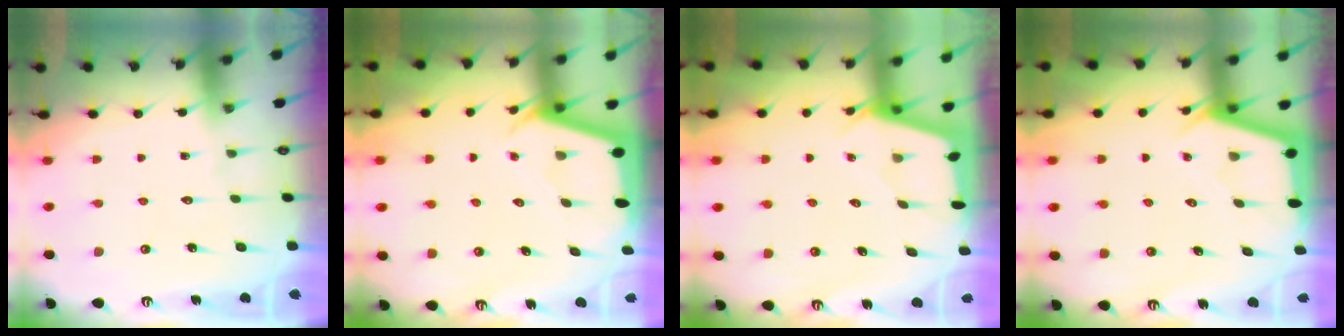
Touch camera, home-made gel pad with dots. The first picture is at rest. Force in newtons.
{"total": 2.3, "press": 2.3, "slide": 0.3}
{"total": 2.4, "press": 2.4, "slide": 0.3}
{"total": 2.8, "press": 2.8, "slide": 0.3}